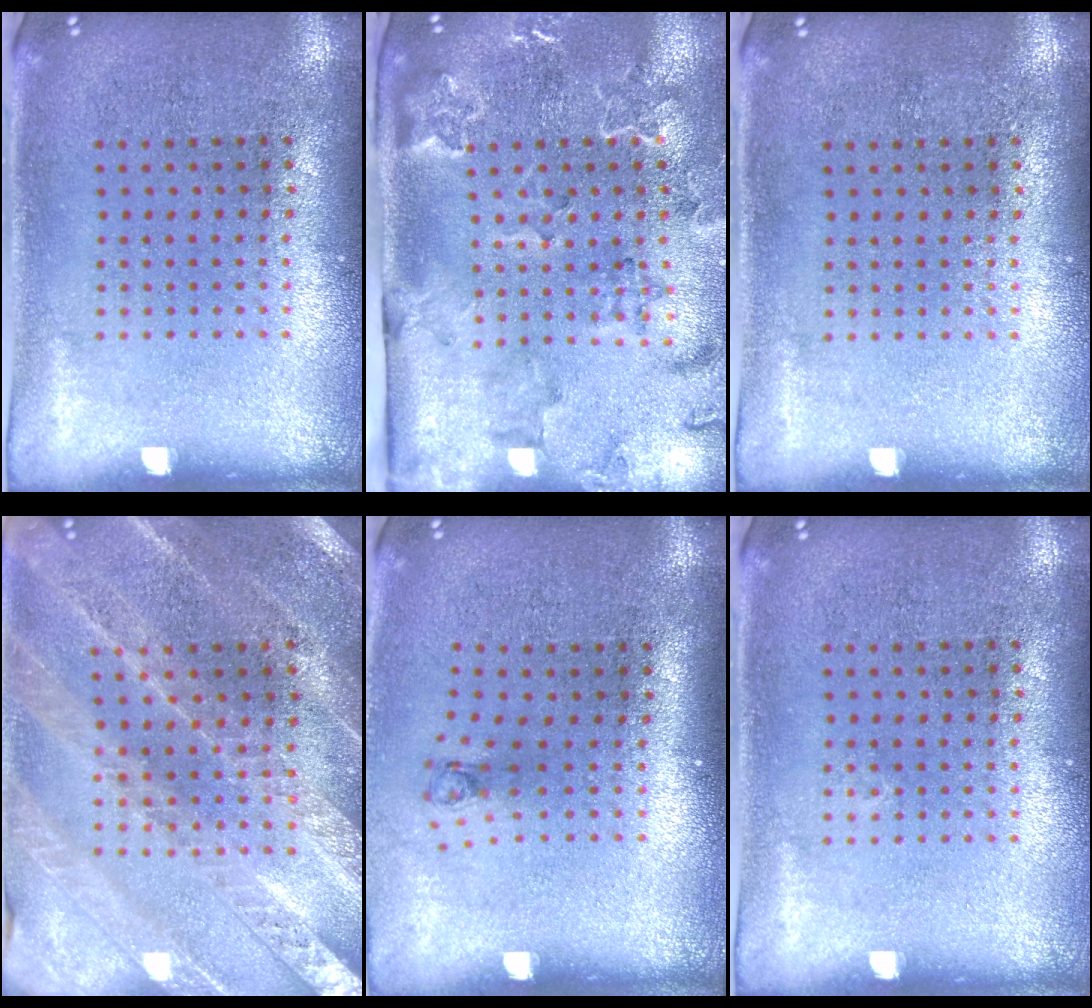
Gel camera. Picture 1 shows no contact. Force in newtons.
{"total": 2.3, "press": 2.3, "slide": 0.1}
{"total": 0.0}
{"total": 2.2, "press": 2.2, "slide": 0.2}
{"total": 0.8, "press": 0.3, "slide": 0.8}
{"total": 0.0}